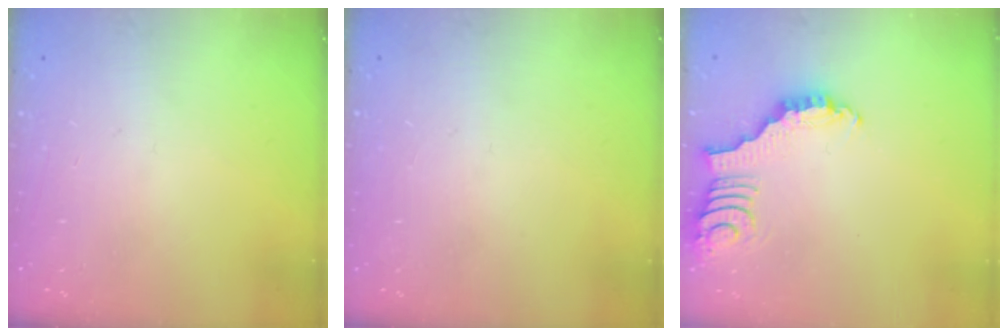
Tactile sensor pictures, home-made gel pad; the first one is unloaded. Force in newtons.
{"total": 0.0}
{"total": 2.7, "press": 2.7, "slide": 0.4}